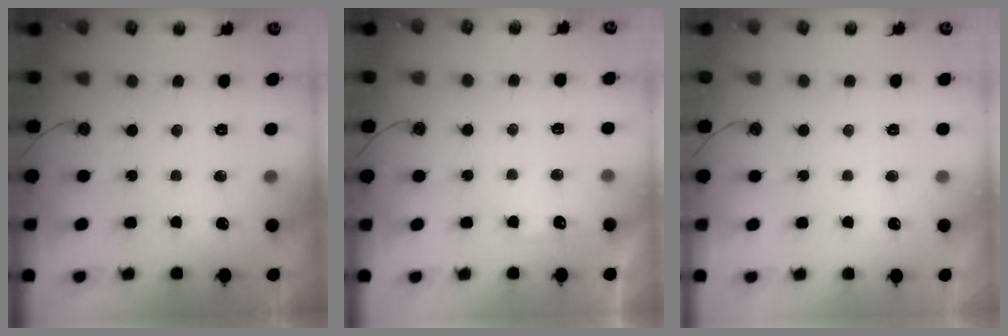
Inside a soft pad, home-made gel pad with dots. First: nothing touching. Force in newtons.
{"total": 4.3, "press": 4.2, "slide": 0.8}
{"total": 0.0}